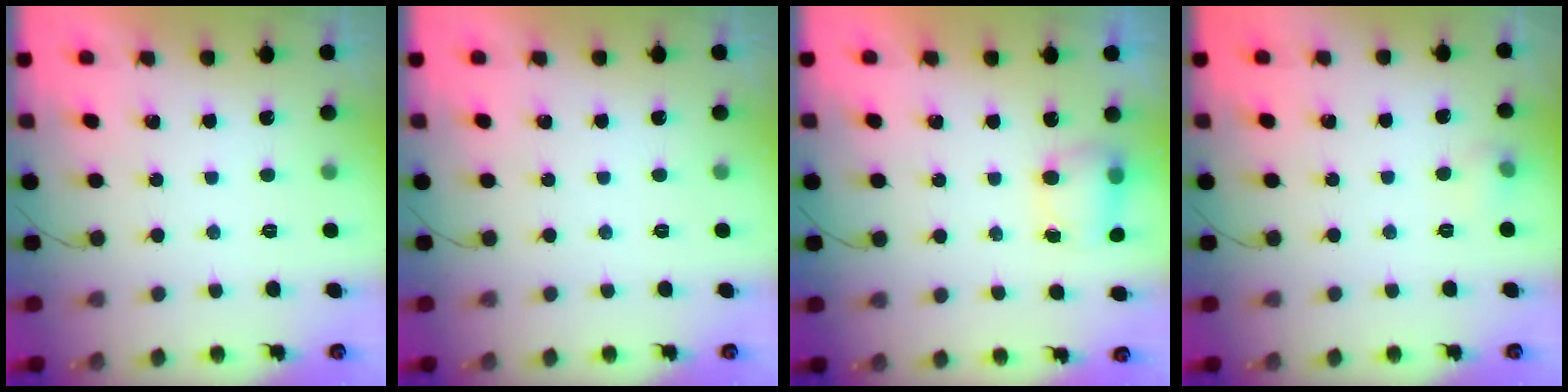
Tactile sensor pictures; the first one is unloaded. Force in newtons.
{"total": 0.0}
{"total": 5.8, "press": 5.8, "slide": 0.6}
{"total": 4.6, "press": 4.3, "slide": 1.7}